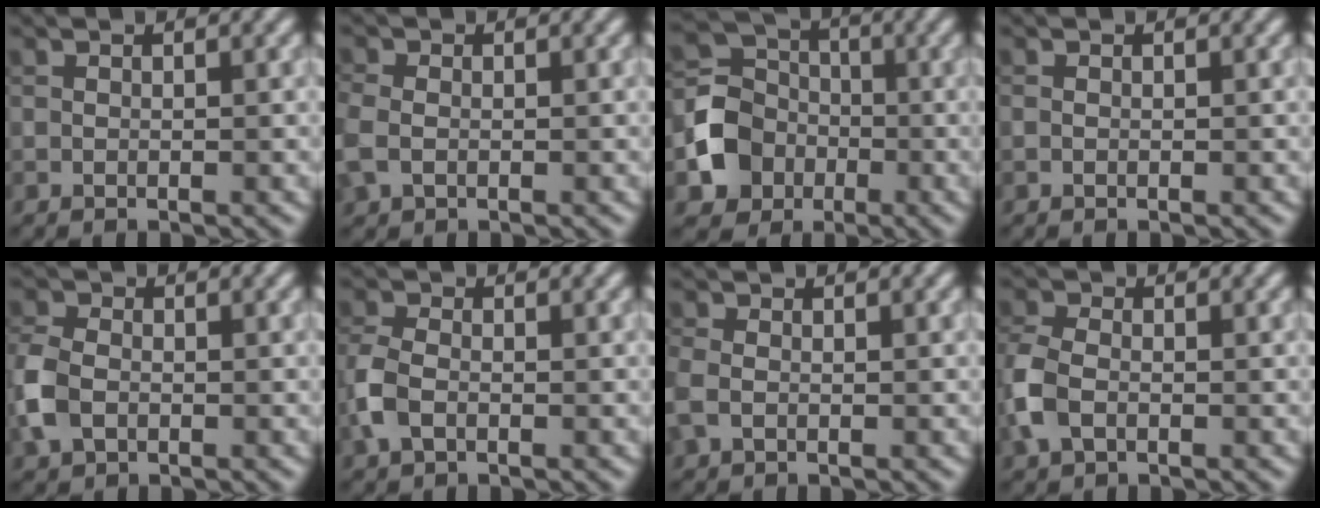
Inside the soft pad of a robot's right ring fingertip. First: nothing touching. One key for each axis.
{"total": 2.6, "fx": -0.5, "fy": 2.1, "fz": 1.5, "tx": -0.046, "ty": 0.000, "tz": -0.016}
{"total": 5.6, "fx": -1.8, "fy": 5.0, "fz": 1.8, "tx": -0.037, "ty": 0.006, "tz": -0.044}
{"total": 0.0}
{"total": 4.4, "fx": -1.3, "fy": 3.2, "fz": 2.8, "tx": -0.076, "ty": 0.001, "tz": -0.035}
{"total": 3.4, "fx": -1.1, "fy": 2.2, "fz": 2.3, "tx": -0.063, "ty": 0.002, "tz": -0.033}
{"total": 2.3, "fx": -0.5, "fy": 1.8, "fz": 1.3, "tx": -0.037, "ty": 0.001, "tz": -0.017}
{"total": 4.1, "fx": -1.2, "fy": 2.8, "fz": 2.8, "tx": -0.079, "ty": 0.000, "tz": -0.037}